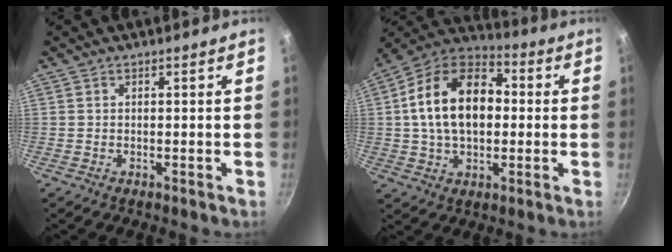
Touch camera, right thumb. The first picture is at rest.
{"total": 18.9, "force": [1.4, 12.5, 14.2], "torque": [-0.214, 0.032, 0.008]}